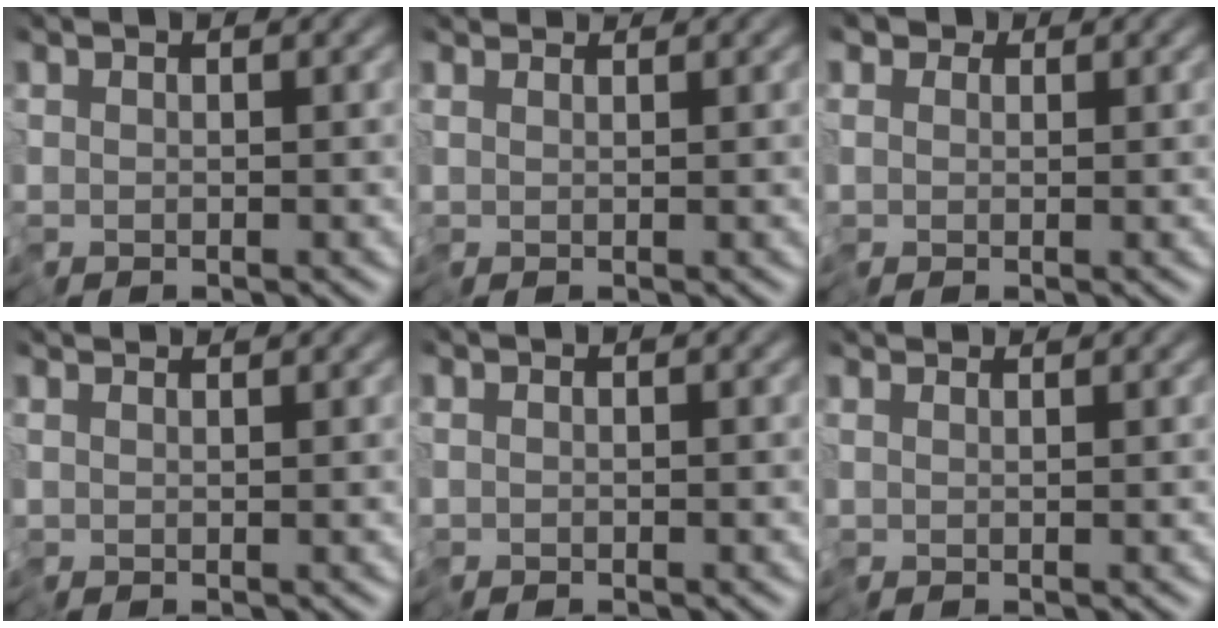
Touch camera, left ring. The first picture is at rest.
{"total": 2.0, "force": [1.8, 0.4, 0.6], "torque": [-0.021, 0.009, 0.024]}
{"total": 1.9, "force": [0.5, 1.7, 0.5], "torque": [-0.017, 0.002, 0.000]}
{"total": 1.2, "force": [1.2, 0.1, 0.3], "torque": [-0.013, 0.007, 0.019]}
{"total": 0.7, "force": [-0.5, 0.5, 0.2], "torque": [-0.006, -0.002, -0.012]}
{"total": 1.6, "force": [1.5, 0.2, 0.4], "torque": [-0.018, 0.008, 0.022]}